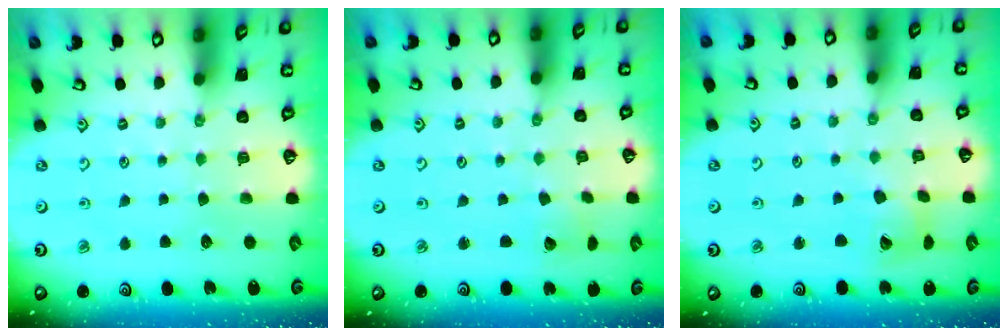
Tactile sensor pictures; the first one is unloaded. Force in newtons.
{"total": 3.0, "press": 3.0, "slide": 0.3}
{"total": 7.4, "press": 7.3, "slide": 1.1}